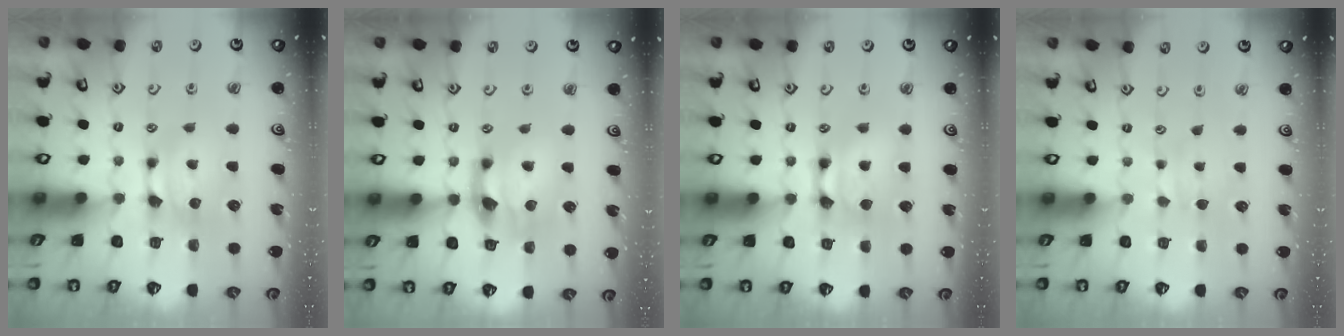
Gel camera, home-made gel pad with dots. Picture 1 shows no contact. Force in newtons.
{"total": 4.3, "press": 3.7, "slide": 2.2}
{"total": 2.5, "press": 2.5, "slide": 0.2}
{"total": 2.8, "press": 2.8, "slide": 0.3}